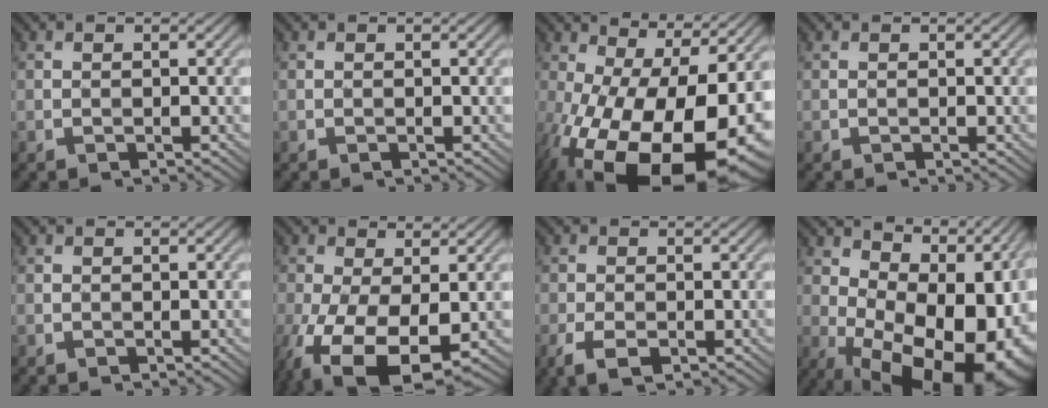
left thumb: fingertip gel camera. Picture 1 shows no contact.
{"total": 0.0}
{"total": 21.2, "force": [-5.9, 11.0, 17.2], "torque": [-0.272, -0.053, -0.065]}
{"total": 0.0}
{"total": 0.0}
{"total": 12.6, "force": [-4.9, 6.1, 9.9], "torque": [-0.228, -0.035, -0.074]}
{"total": 3.5, "force": [-1.7, 1.6, 2.7], "torque": [-0.064, -0.003, -0.033]}
{"total": 18.5, "force": [-1.7, 10.7, 15.1], "torque": [-0.175, -0.015, 0.015]}